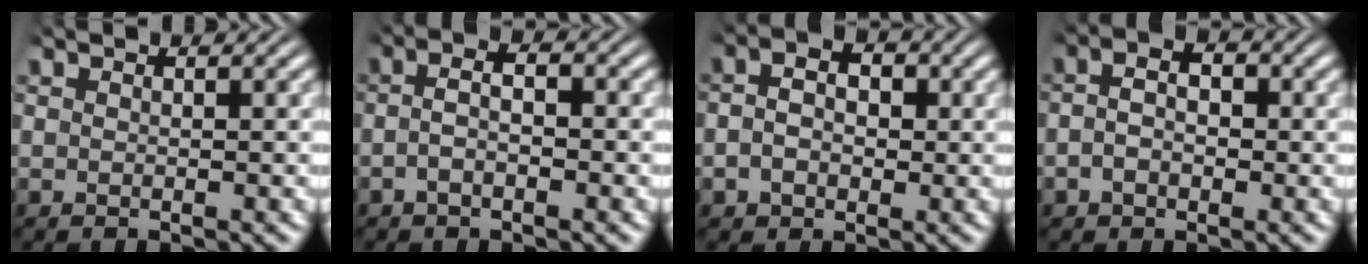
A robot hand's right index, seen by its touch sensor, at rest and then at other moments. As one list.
[{"total": 2.7, "force": [-0.8, 1.0, 2.3], "torque": [-0.041, -0.002, -0.017]}, {"total": 3.9, "force": [0.0, 2.9, 2.5], "torque": [-0.044, 0.001, -0.003]}, {"total": 3.4, "force": [-0.2, 2.3, 2.5], "torque": [-0.041, 0.000, -0.008]}]